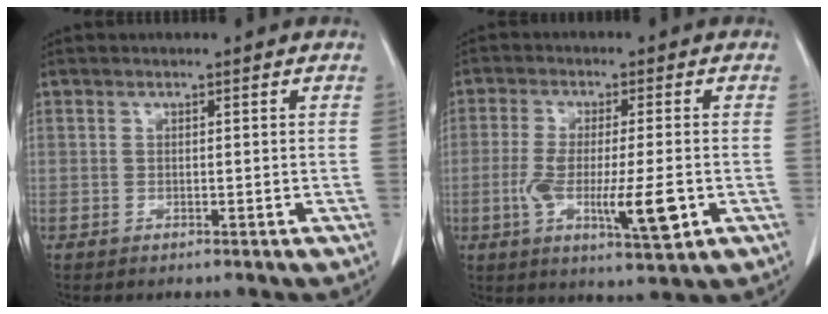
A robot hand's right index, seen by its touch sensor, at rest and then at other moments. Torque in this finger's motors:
{"motor_torque": [-0.05, 0.10, 0.15, 0.11]}